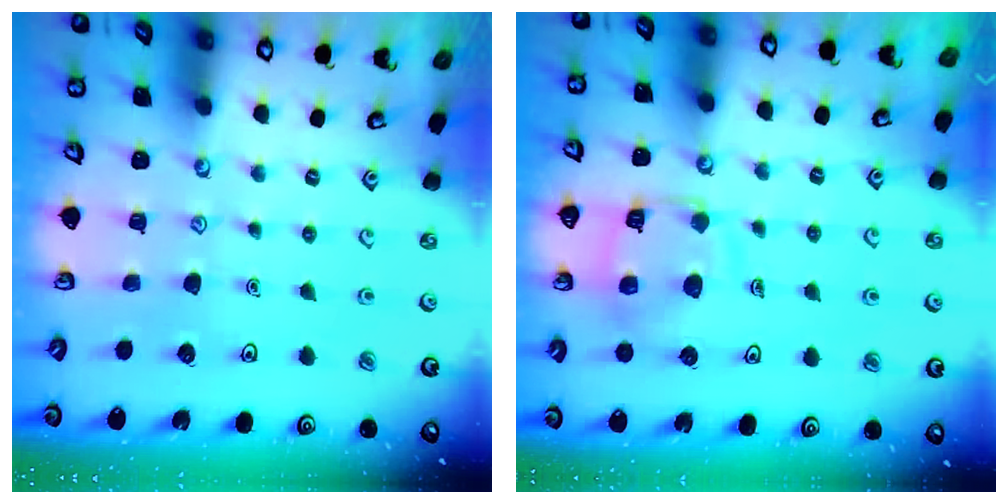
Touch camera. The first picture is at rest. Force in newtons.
{"total": 13.1, "press": 13.0, "slide": 1.4}